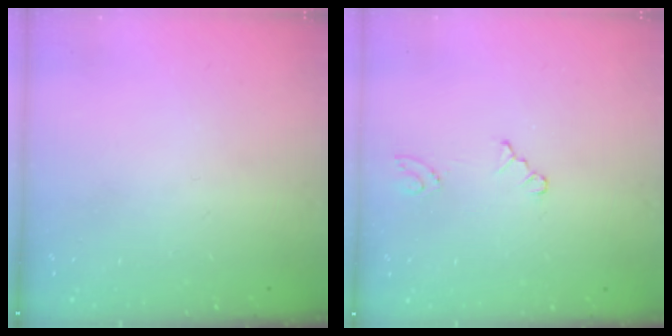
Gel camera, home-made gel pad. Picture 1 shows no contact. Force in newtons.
{"total": 2.8, "press": 2.8, "slide": 0.4}